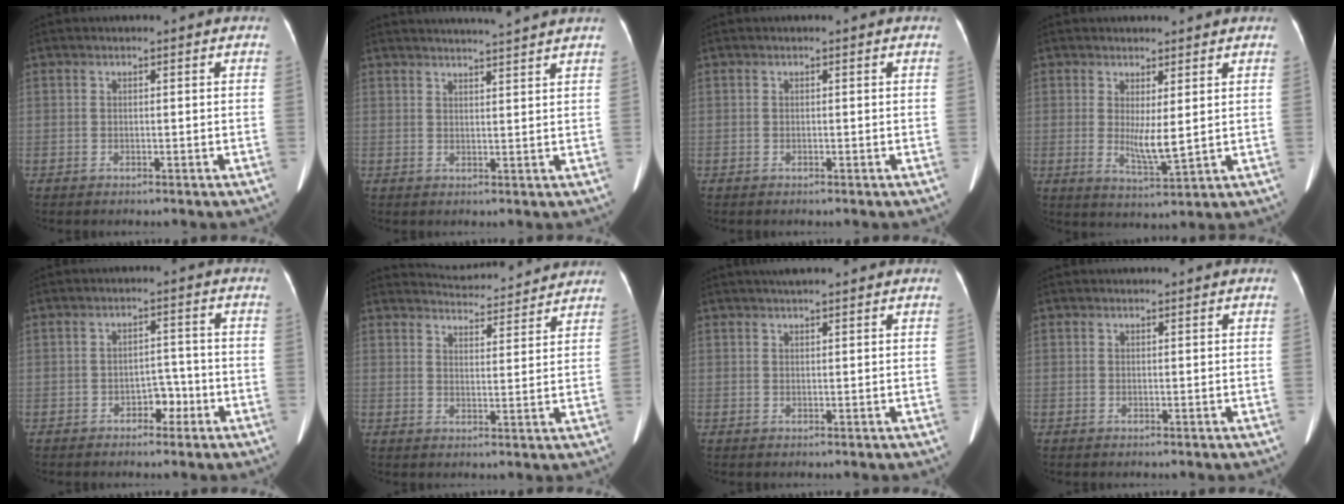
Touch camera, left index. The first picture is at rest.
{"total": 8.3, "force": [7.7, -1.3, 2.7], "torque": [-0.035, 0.011, 0.093]}
{"total": 0.0}
{"total": 4.4, "force": [0.6, 0.6, 4.4], "torque": [-0.084, -0.019, 0.019]}
{"total": 3.1, "force": [-1.9, 1.8, 1.6], "torque": [-0.021, 0.005, -0.029]}
{"total": 10.6, "force": [10.4, 1.1, 1.5], "torque": [-0.022, 0.014, 0.132]}
{"total": 4.4, "force": [3.7, 0.3, 2.3], "torque": [-0.029, 0.025, 0.055]}
{"total": 0.7, "force": [0.6, 0.0, 0.2], "torque": [-0.006, 0.007, 0.013]}